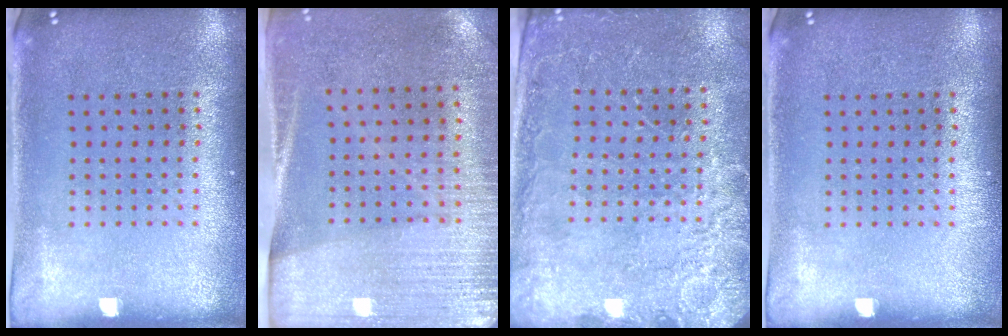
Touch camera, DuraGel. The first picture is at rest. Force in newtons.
{"total": 2.9, "press": 2.6, "slide": 1.3}
{"total": 2.6, "press": 2.6, "slide": 0.3}
{"total": 0.0}